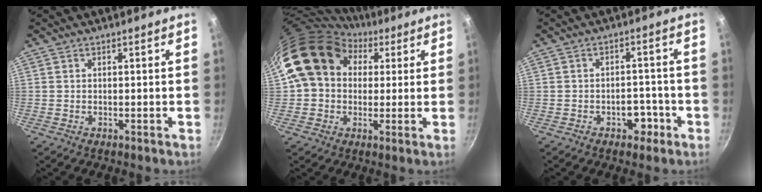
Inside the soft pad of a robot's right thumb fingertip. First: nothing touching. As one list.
[{"total": 16.4, "force": [5.3, 12.9, 8.7], "torque": [-0.129, 0.021, 0.081]}, {"total": 4.4, "force": [-2.2, 3.0, 2.4], "torque": [-0.007, 0.022, -0.024]}]